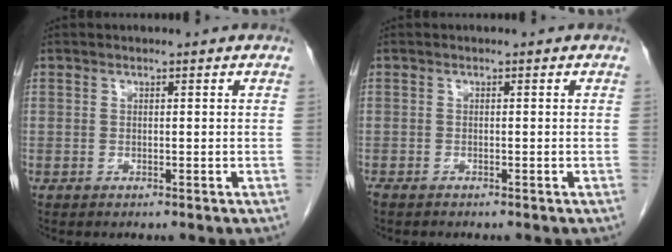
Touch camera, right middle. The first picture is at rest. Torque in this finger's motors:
{"motor_torque": [0.26, -0.10, 0.09, 0.02]}